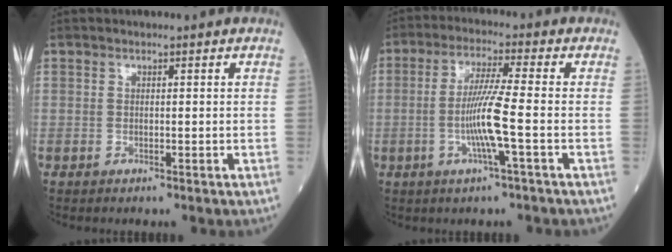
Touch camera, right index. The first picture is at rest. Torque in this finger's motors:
{"motor_torque": [0.27, -0.12, 0.20, 0.06]}